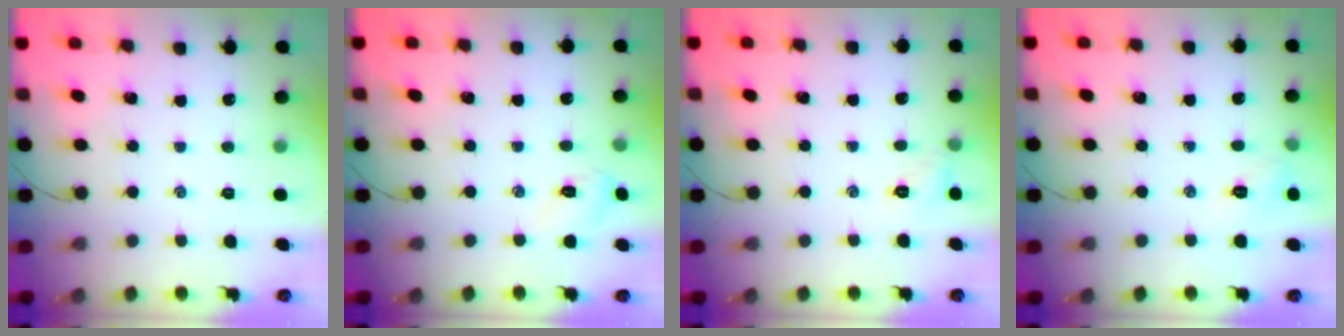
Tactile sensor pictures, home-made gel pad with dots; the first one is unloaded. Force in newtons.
{"total": 3.6, "press": 3.5, "slide": 1.0}
{"total": 5.9, "press": 5.6, "slide": 1.6}
{"total": 6.3, "press": 6.1, "slide": 1.5}